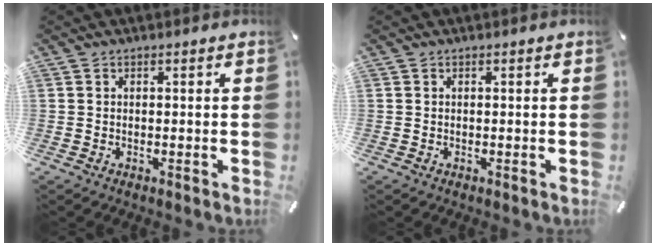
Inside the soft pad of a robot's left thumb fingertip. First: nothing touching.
{"total": 0.0}